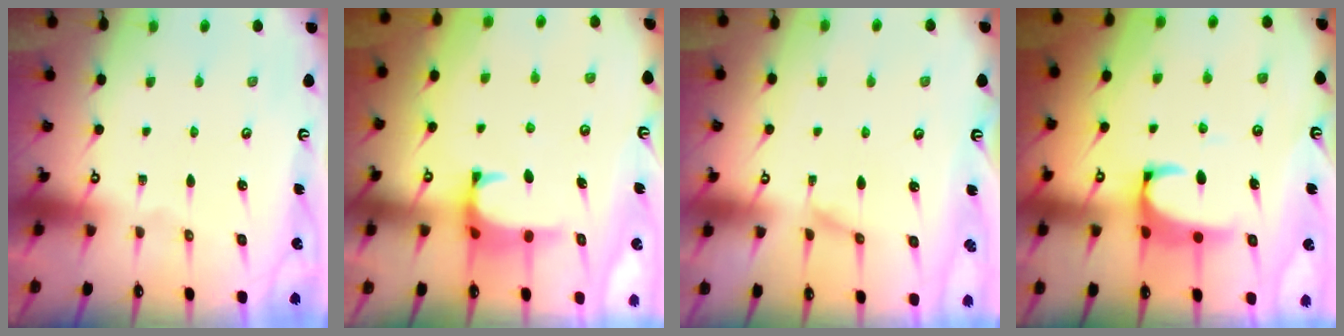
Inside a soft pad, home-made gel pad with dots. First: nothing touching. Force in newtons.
{"total": 1.2, "press": 1.1, "slide": 0.6}
{"total": 0.8, "press": 0.3, "slide": 0.8}
{"total": 2.3, "press": 2.1, "slide": 1.0}